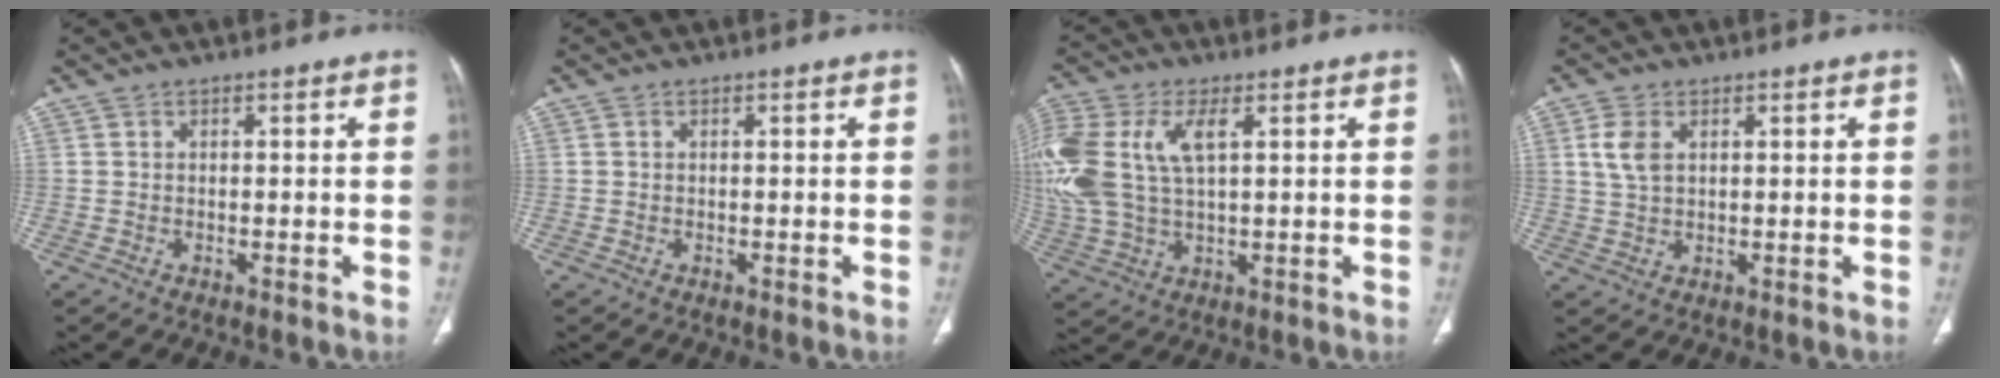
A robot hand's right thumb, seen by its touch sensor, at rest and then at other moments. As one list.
[{"total": 0.0}, {"total": 18.4, "force": [4.4, 9.9, 14.8], "torque": [-0.372, 0.013, 0.084]}, {"total": 4.8, "force": [1.5, 3.0, 3.5], "torque": [-0.077, 0.002, 0.034]}]